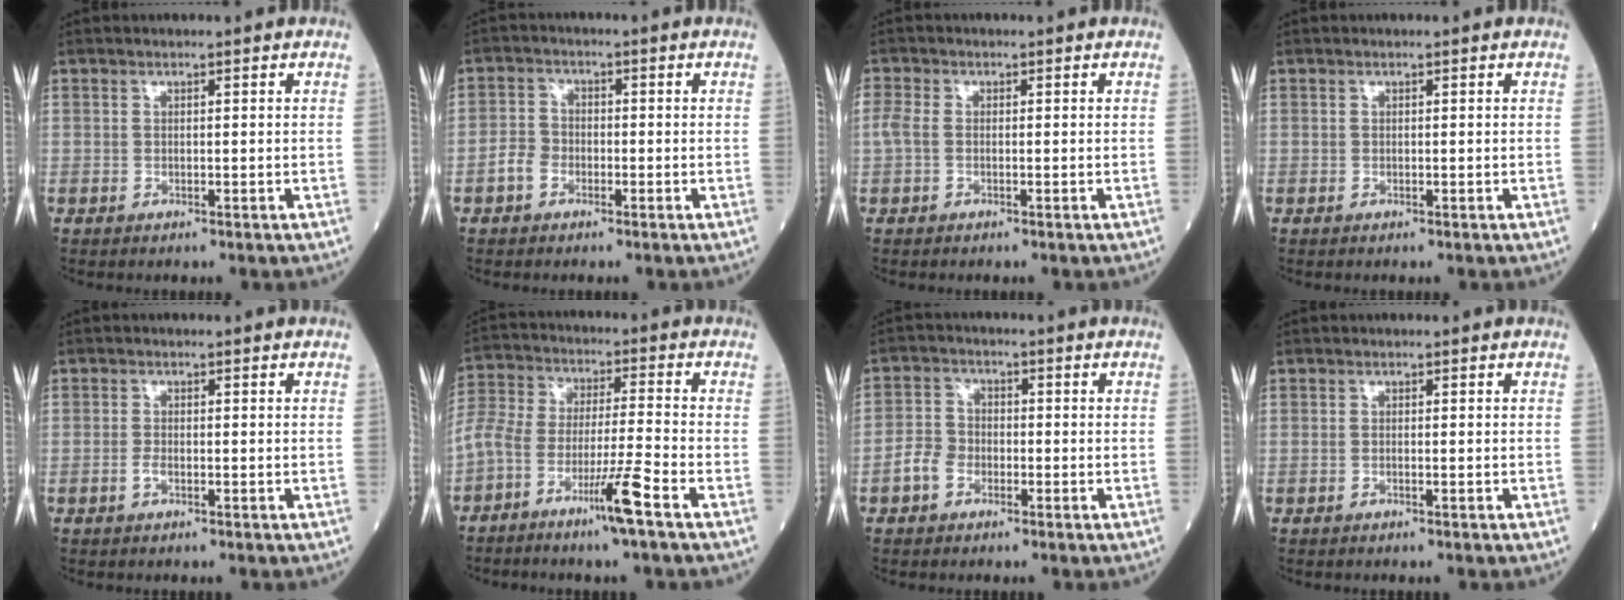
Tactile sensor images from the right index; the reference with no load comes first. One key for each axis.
{"total": 3.3, "fx": -1.6, "fy": 2.5, "fz": 1.5, "tx": -0.028, "ty": 0.008, "tz": -0.034}
{"total": 2.2, "fx": -0.4, "fy": 1.4, "fz": 1.6, "tx": -0.051, "ty": 0.005, "tz": -0.011}
{"total": 0.0}
{"total": 1.1, "fx": -0.6, "fy": 0.4, "fz": 0.9, "tx": -0.017, "ty": 0.002, "tz": -0.012}
{"total": 9.4, "fx": -5.7, "fy": -0.1, "fz": 7.5, "tx": -0.156, "ty": 0.007, "tz": -0.113}
{"total": 4.1, "fx": -2.0, "fy": 3.1, "fz": 1.9, "tx": -0.042, "ty": 0.011, "tz": -0.043}
{"total": 0.0}